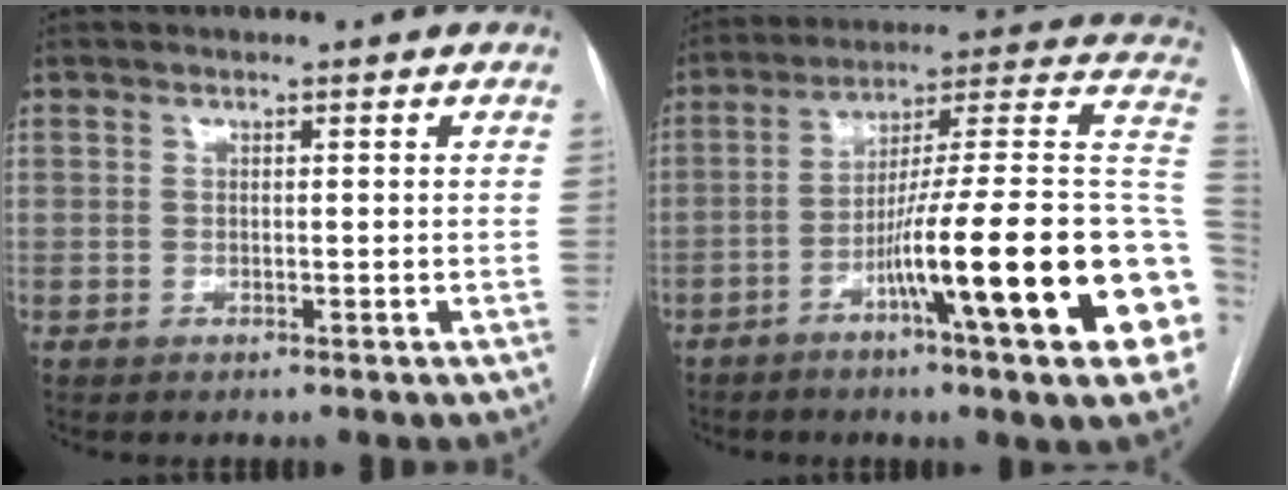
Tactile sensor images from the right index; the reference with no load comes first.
{"total": 25.0, "force": [-7.5, 0.8, 23.8], "torque": [-0.256, 0.004, -0.120]}